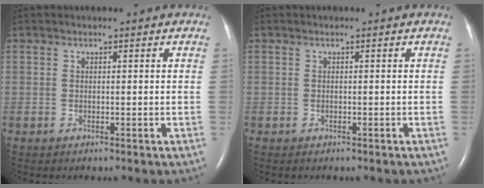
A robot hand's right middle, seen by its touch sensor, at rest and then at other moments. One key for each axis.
{"total": 1.2, "fx": -1.0, "fy": 0.4, "fz": 0.5, "tx": -0.012, "ty": -0.002, "tz": -0.009}